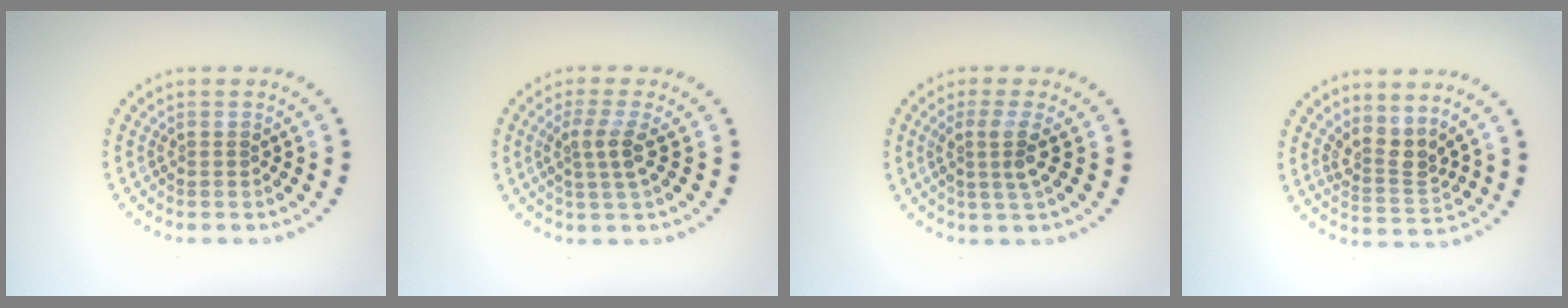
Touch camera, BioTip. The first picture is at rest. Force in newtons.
{"total": 2.5, "press": 1.9, "slide": 1.6}
{"total": 2.5, "press": 1.9, "slide": 1.6}
{"total": 2.8, "press": 2.1, "slide": 1.9}